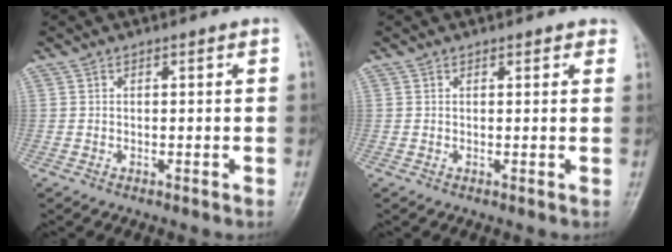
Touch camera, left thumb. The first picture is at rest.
{"total": 1.5, "force": [1.2, 0.7, 0.6], "torque": [0.006, -0.002, 0.008]}